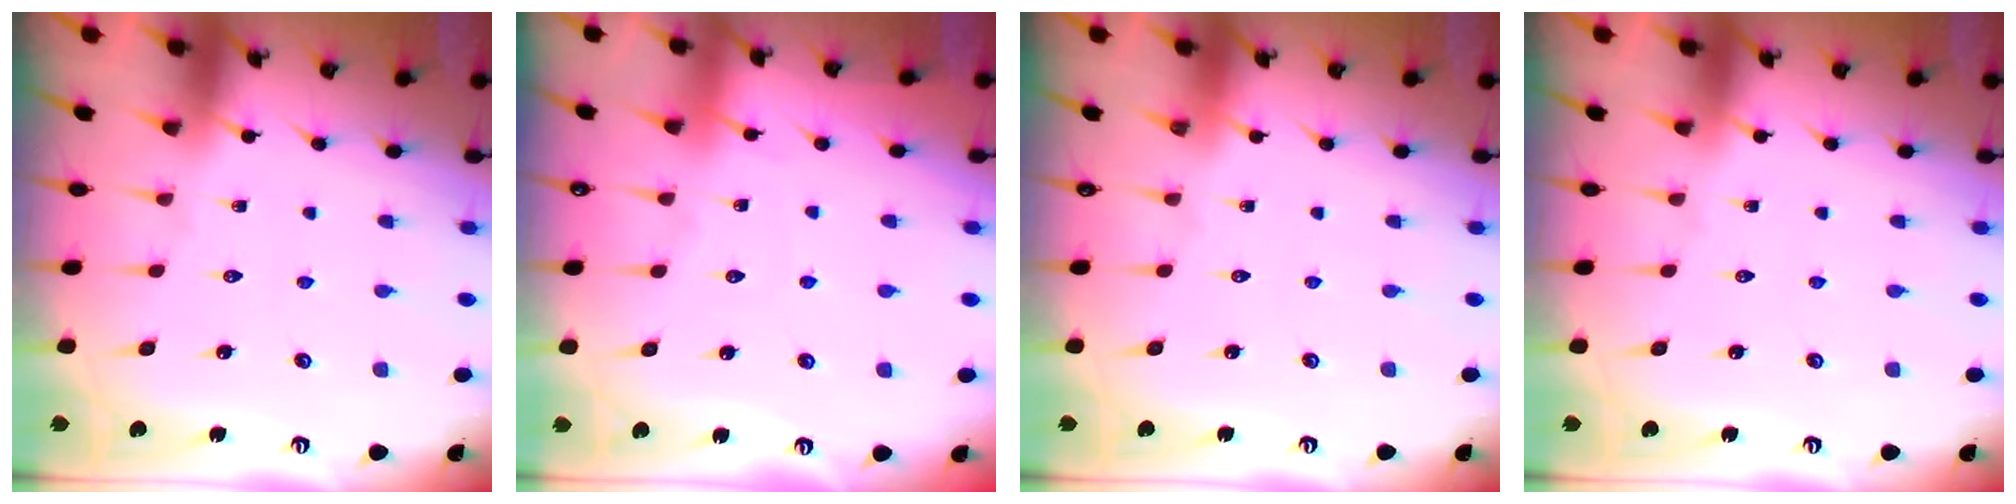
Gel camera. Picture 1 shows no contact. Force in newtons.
{"total": 2.7, "press": 2.6, "slide": 0.4}
{"total": 0.0}
{"total": 0.0}